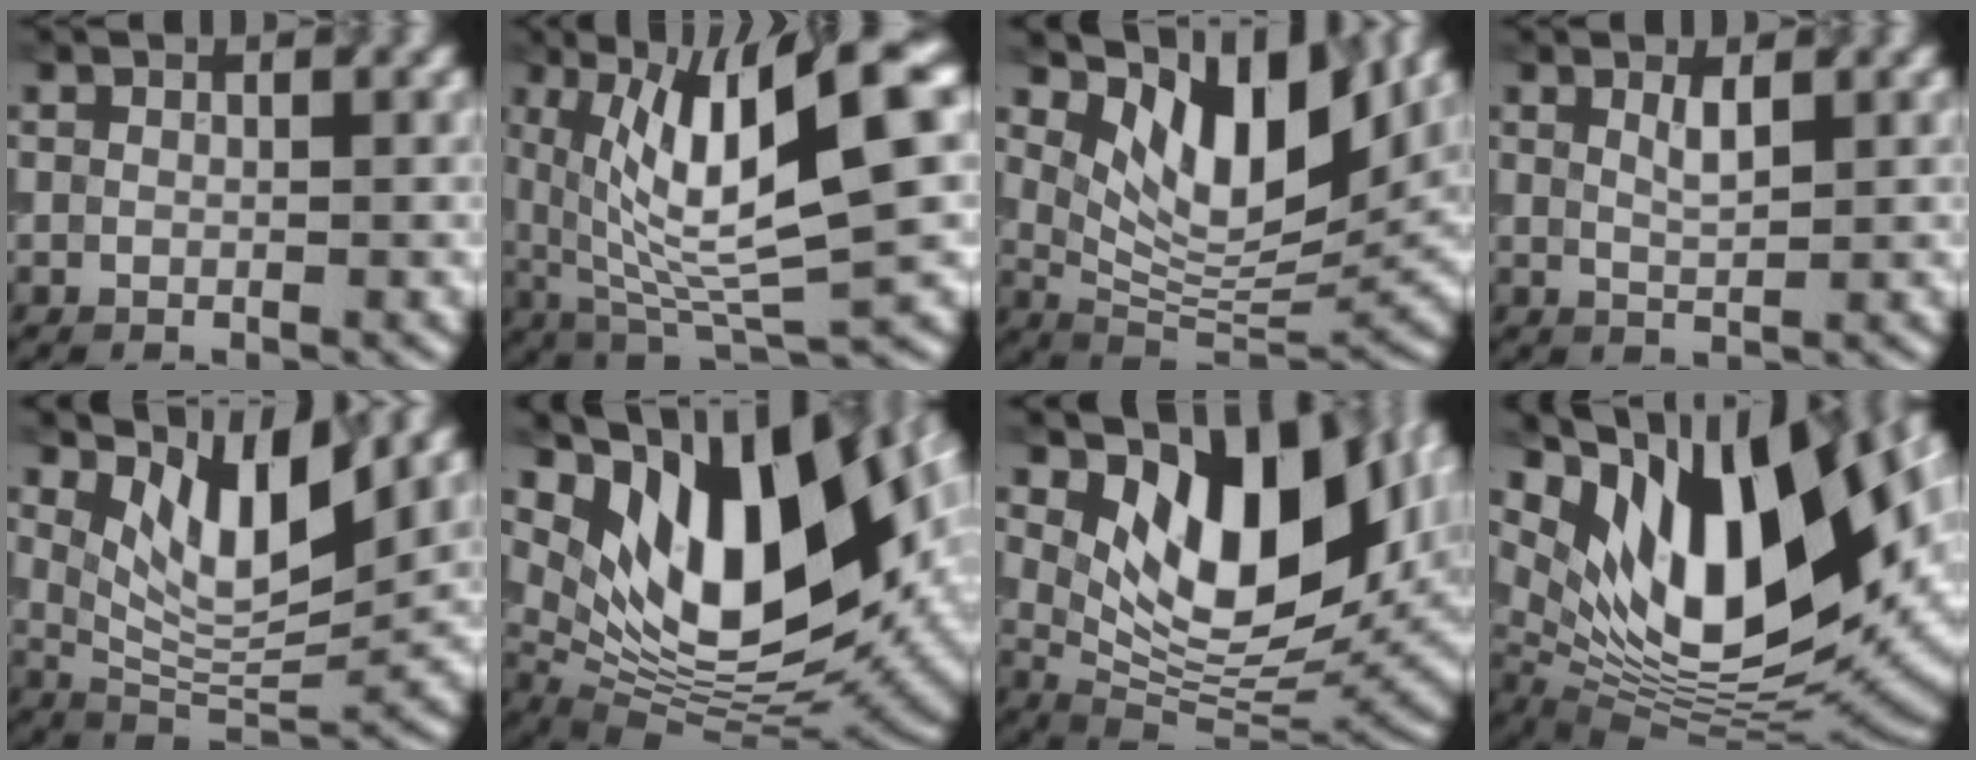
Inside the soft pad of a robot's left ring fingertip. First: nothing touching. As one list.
[{"total": 11.9, "force": [2.9, 3.1, 11.1], "torque": [-0.184, 0.004, 0.059]}, {"total": 9.7, "force": [4.5, 4.2, 7.4], "torque": [-0.121, -0.011, 0.083]}, {"total": 1.5, "force": [0.8, 0.4, 1.3], "torque": [-0.025, -0.002, 0.015]}, {"total": 6.8, "force": [3.5, 2.4, 5.4], "torque": [-0.096, -0.013, 0.066]}, {"total": 15.7, "force": [6.3, 7.4, 12.3], "torque": [-0.196, 0.001, 0.112]}, {"total": 12.0, "force": [3.9, 6.0, 9.6], "torque": [-0.134, -0.017, 0.075]}, {"total": 17.3, "force": [6.6, 8.3, 13.7], "torque": [-0.226, 0.006, 0.115]}]